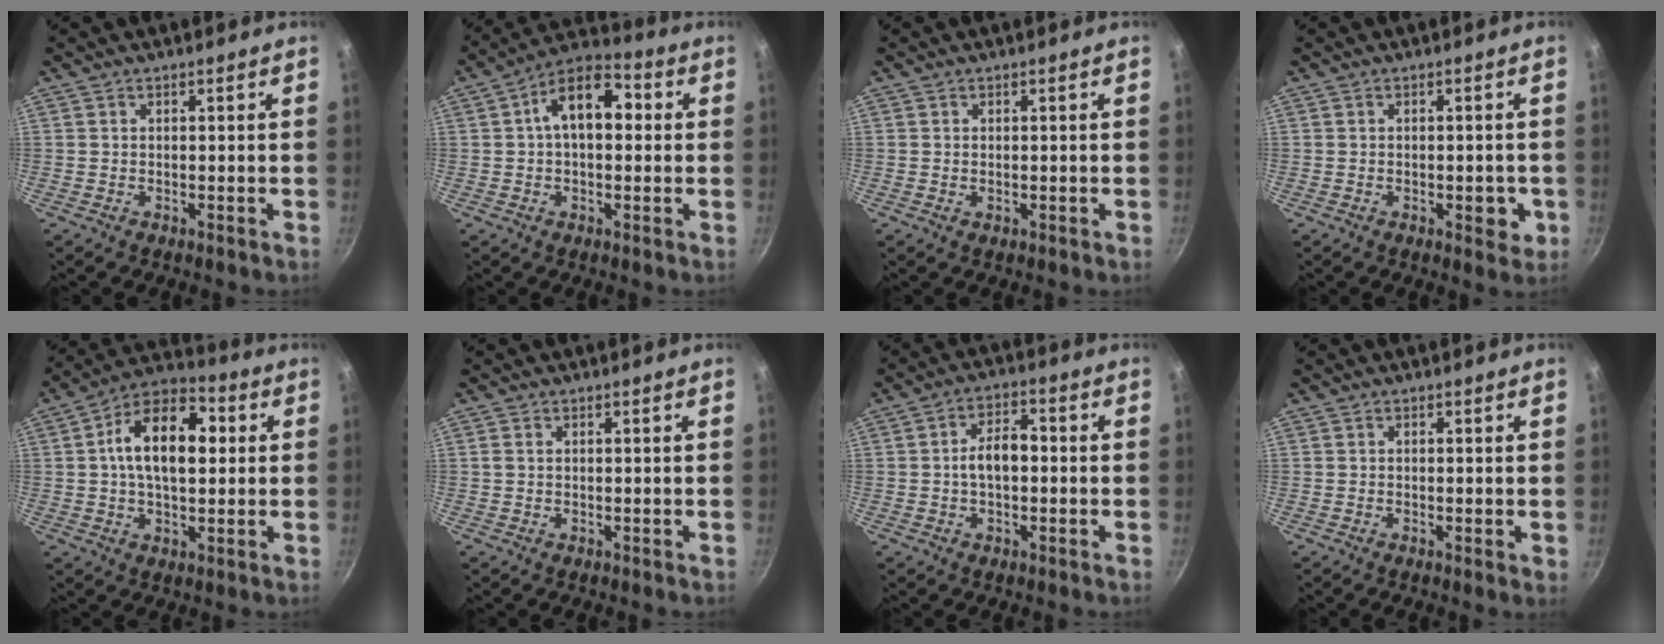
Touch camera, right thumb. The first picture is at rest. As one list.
[{"total": 11.8, "force": [1.7, 6.9, 9.5], "torque": [-0.133, 0.033, 0.016]}, {"total": 0.6, "force": [-0.1, 0.3, 0.4], "torque": [-0.010, -0.001, 0.001]}, {"total": 4.1, "force": [-1.2, 2.0, 3.4], "torque": [-0.027, 0.003, -0.011]}, {"total": 15.0, "force": [2.1, 8.5, 12.2], "torque": [-0.187, 0.022, 0.026]}, {"total": 1.1, "force": [0.2, 0.7, 0.8], "torque": [-0.019, 0.003, 0.006]}, {"total": 6.3, "force": [-0.3, 3.5, 5.2], "torque": [-0.085, 0.020, -0.012]}, {"total": 0.9, "force": [-0.1, 0.1, 0.9], "torque": [-0.014, -0.005, -0.002]}]